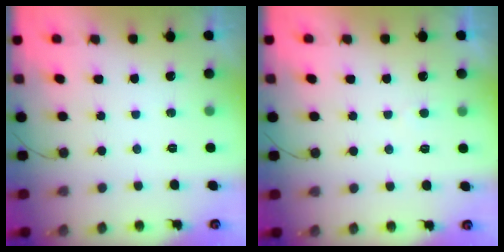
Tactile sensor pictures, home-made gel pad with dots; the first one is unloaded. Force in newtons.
{"total": 2.4, "press": 2.3, "slide": 0.3}